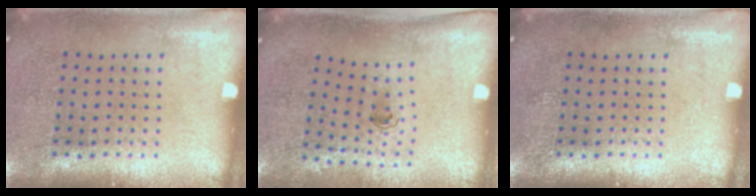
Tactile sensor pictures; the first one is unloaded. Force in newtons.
{"total": 0.6, "press": 0.3, "slide": 0.5}
{"total": 0.0}